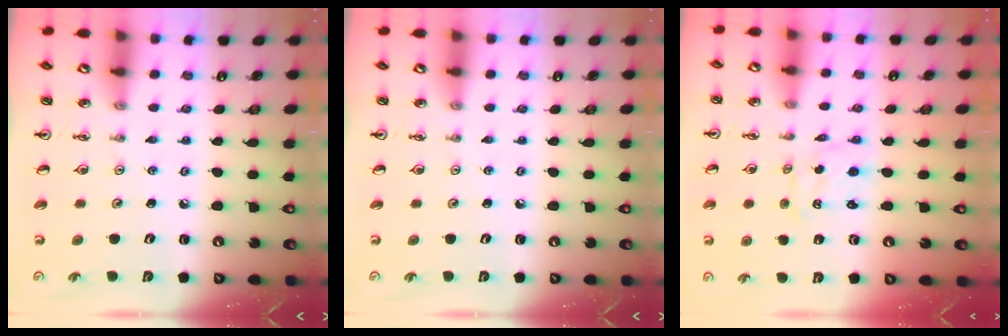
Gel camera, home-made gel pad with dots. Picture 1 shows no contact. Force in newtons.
{"total": 0.0}
{"total": 0.7, "press": 0.7, "slide": 0.1}